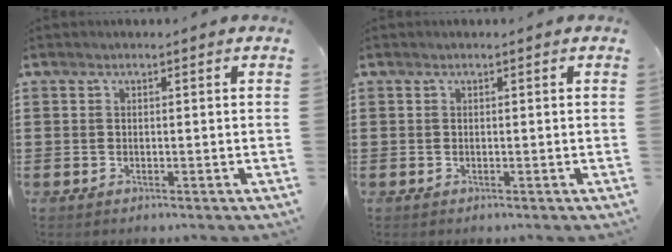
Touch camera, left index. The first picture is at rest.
{"total": 0.0}